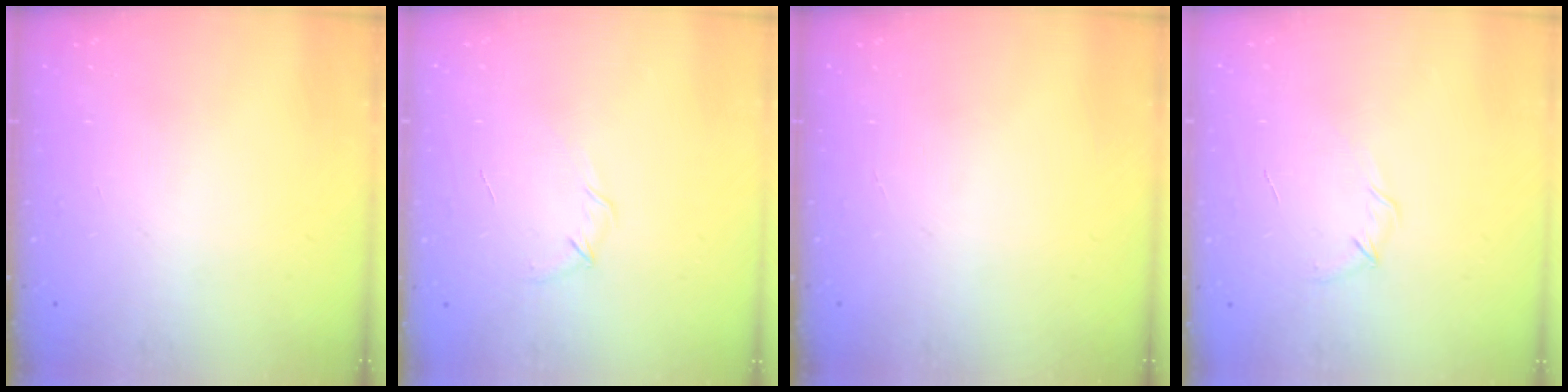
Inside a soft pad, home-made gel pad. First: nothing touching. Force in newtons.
{"total": 5.6, "press": 5.4, "slide": 1.6}
{"total": 0.0}
{"total": 5.6, "press": 5.4, "slide": 1.6}